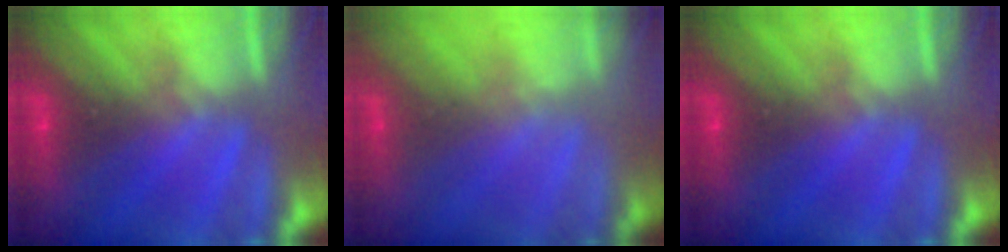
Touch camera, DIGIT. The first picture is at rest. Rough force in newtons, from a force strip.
{"total": 1.5}
{"total": 0.0}